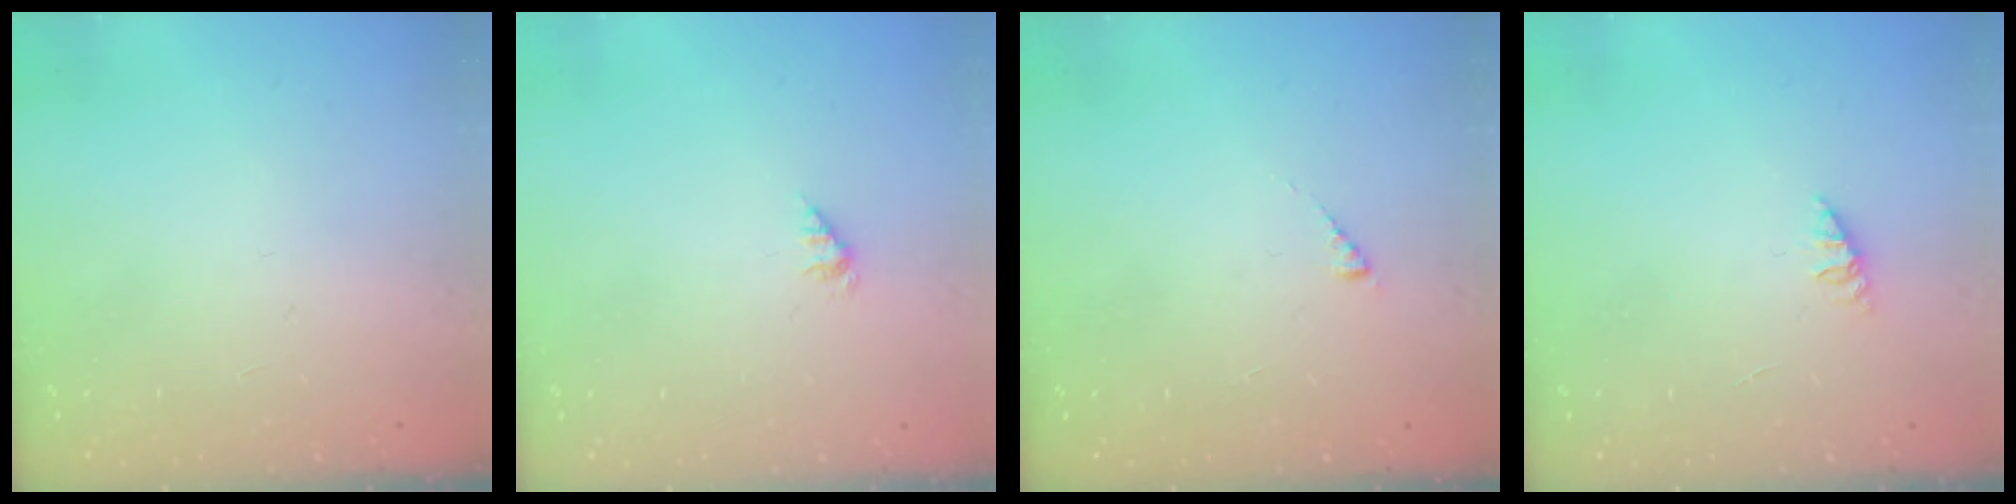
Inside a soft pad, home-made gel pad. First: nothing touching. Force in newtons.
{"total": 1.2, "press": 1.2, "slide": 0.2}
{"total": 2.0, "press": 2.0, "slide": 0.3}
{"total": 1.6, "press": 1.6, "slide": 0.4}